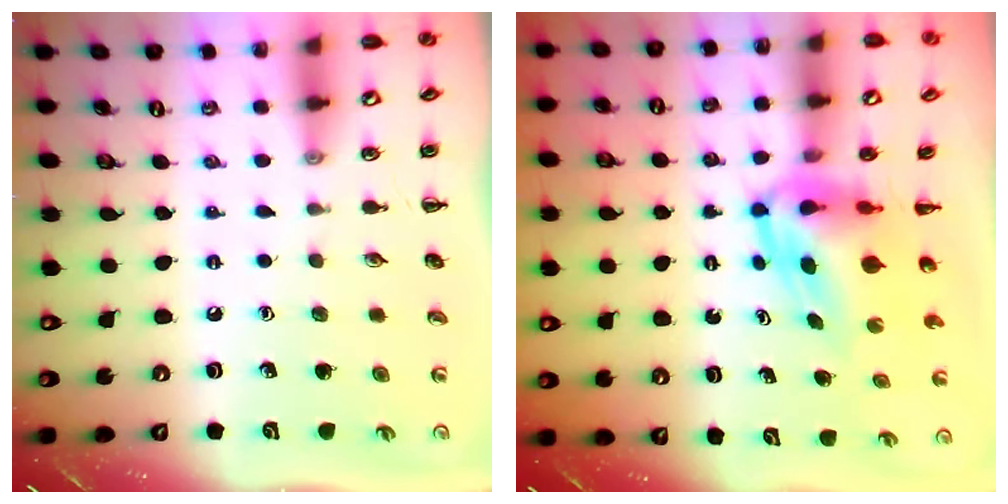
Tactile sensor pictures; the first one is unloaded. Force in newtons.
{"total": 5.0, "press": 4.8, "slide": 1.3}